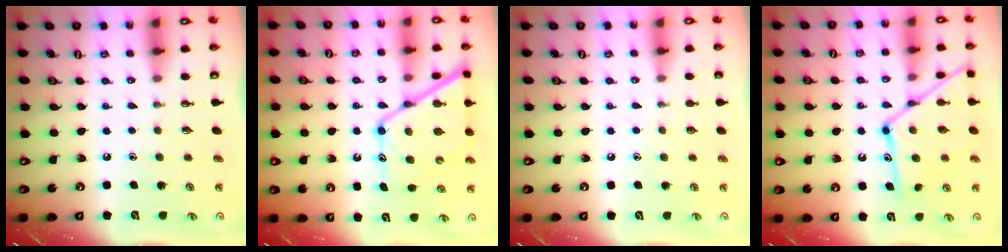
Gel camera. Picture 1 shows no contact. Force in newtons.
{"total": 14.8, "press": 14.8, "slide": 1.2}
{"total": 2.7, "press": 2.6, "slide": 0.3}
{"total": 16.4, "press": 16.4, "slide": 1.2}